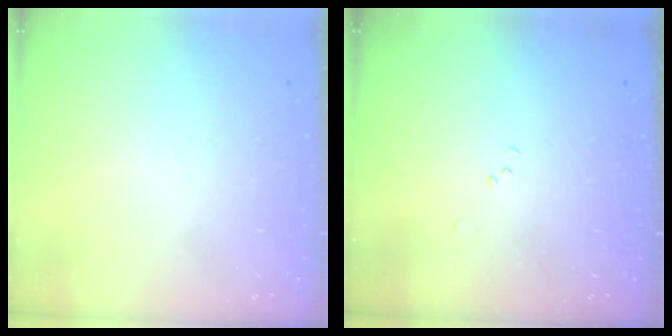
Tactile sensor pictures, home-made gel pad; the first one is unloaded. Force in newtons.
{"total": 5.9, "press": 5.9, "slide": 0.7}